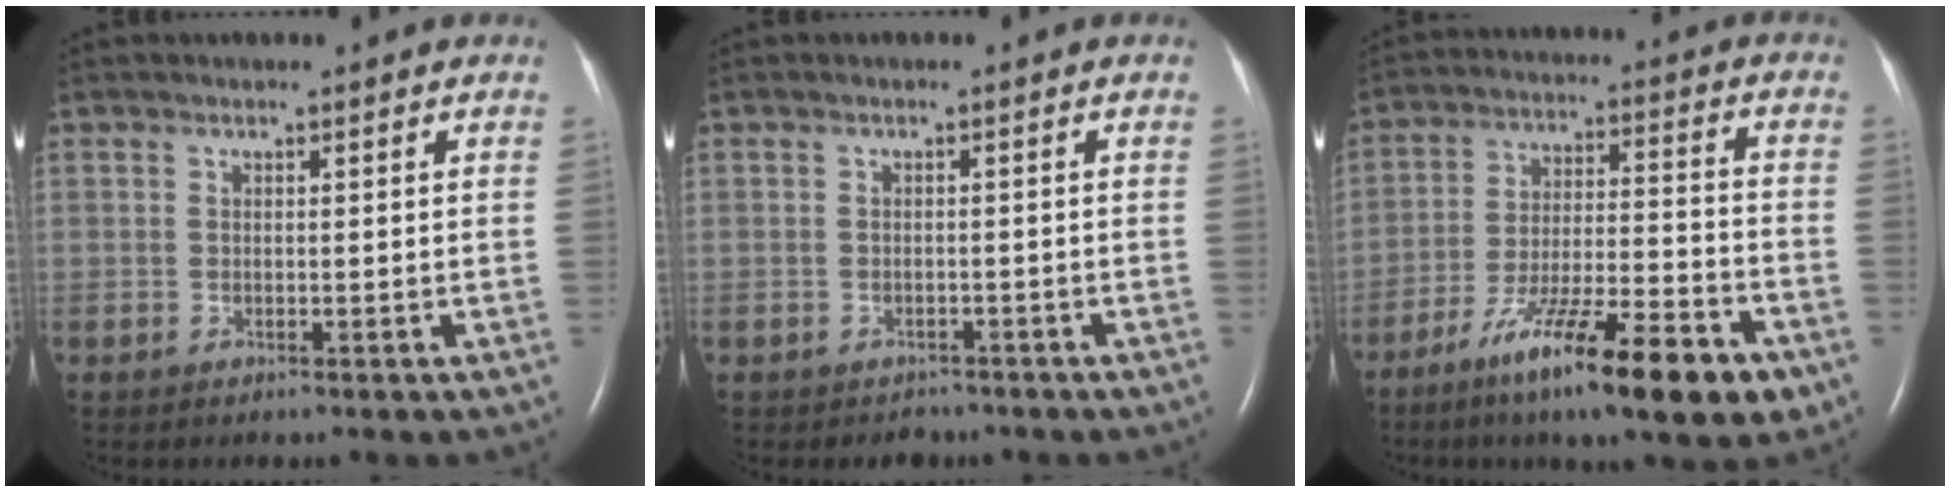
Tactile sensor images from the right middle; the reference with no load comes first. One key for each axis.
{"total": 1.7, "fx": -1.4, "fy": 1.0, "fz": -0.1, "tx": -0.007, "ty": 0.003, "tz": -0.020}
{"total": 18.0, "fx": -10.8, "fy": 2.4, "fz": 14.2, "tx": -0.208, "ty": -0.023, "tz": -0.174}